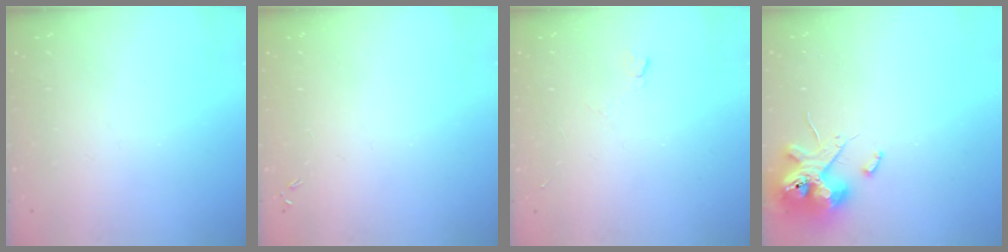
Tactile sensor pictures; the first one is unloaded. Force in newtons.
{"total": 0.0}
{"total": 3.5, "press": 3.4, "slide": 0.5}
{"total": 13.3, "press": 13.1, "slide": 2.1}